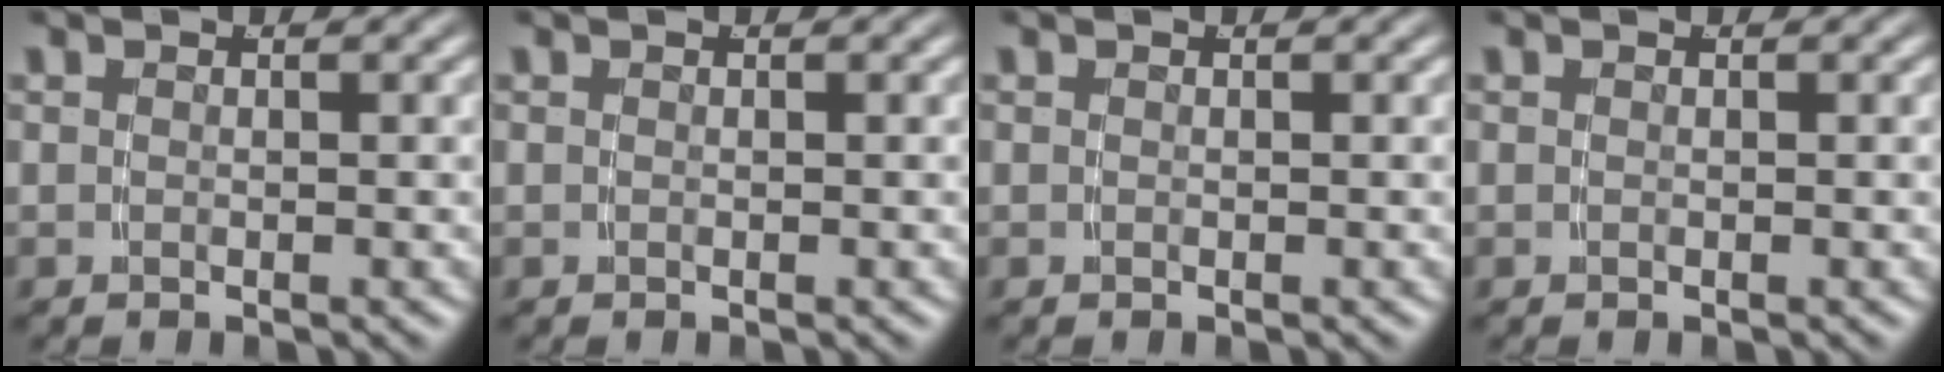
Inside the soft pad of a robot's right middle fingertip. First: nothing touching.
{"total": 0.0}
{"total": 0.0}
{"total": 0.0}